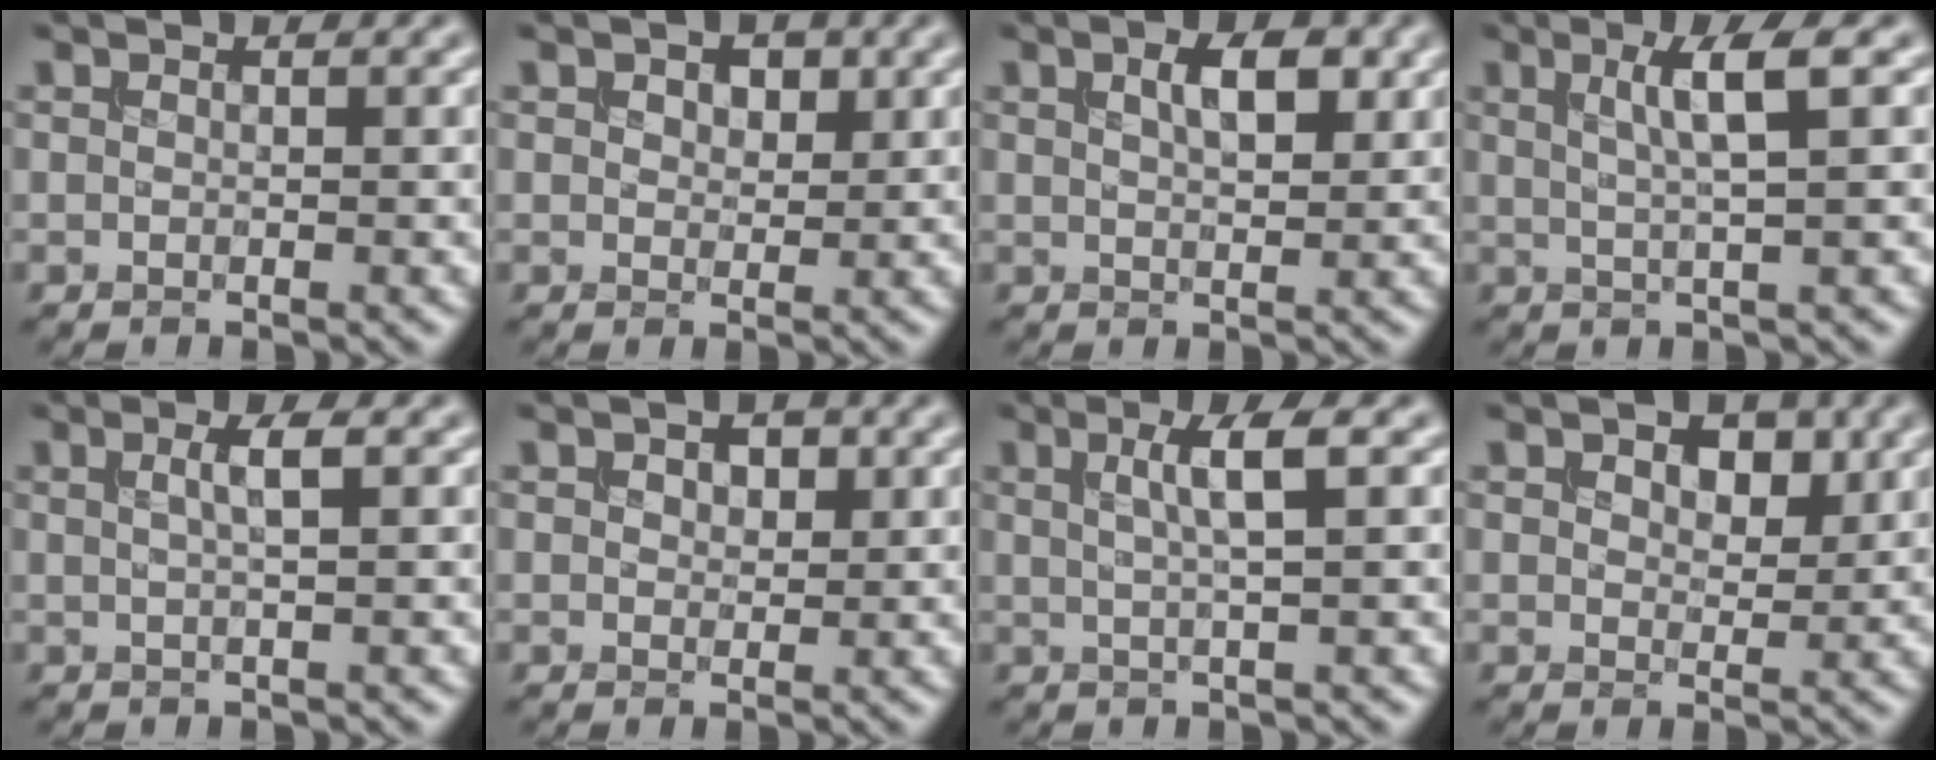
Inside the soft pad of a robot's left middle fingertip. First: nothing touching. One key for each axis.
{"total": 2.2, "fx": 1.1, "fy": 1.4, "fz": 1.4, "tx": -0.021, "ty": 0.000, "tz": 0.015}
{"total": 3.2, "fx": 1.2, "fy": 1.3, "fz": 2.6, "tx": -0.048, "ty": 0.003, "tz": 0.023}
{"total": 4.1, "fx": 1.3, "fy": 0.7, "fz": 3.9, "tx": -0.058, "ty": 0.002, "tz": 0.020}
{"total": 2.2, "fx": 0.3, "fy": 0.6, "fz": 2.1, "tx": -0.032, "ty": 0.002, "tz": 0.000}
{"total": 2.1, "fx": 1.0, "fy": 1.3, "fz": 1.4, "tx": -0.020, "ty": 0.001, "tz": 0.011}
{"total": 3.6, "fx": 0.9, "fy": 0.7, "fz": 3.4, "tx": -0.048, "ty": 0.004, "tz": 0.011}
{"total": 3.5, "fx": 1.7, "fy": 2.0, "fz": 2.3, "tx": -0.031, "ty": 0.000, "tz": 0.022}